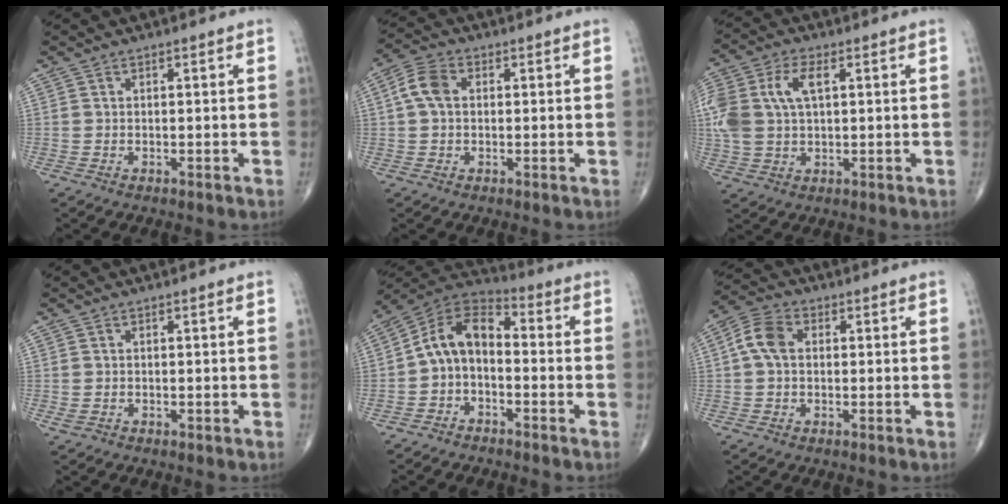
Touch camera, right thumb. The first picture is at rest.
{"total": 5.4, "force": [0.7, 3.7, 3.9], "torque": [-0.081, 0.017, 0.008]}
{"total": 12.7, "force": [2.7, 7.4, 9.9], "torque": [-0.242, 0.013, 0.053]}
{"total": 1.0, "force": [-0.2, 0.7, 0.7], "torque": [-0.020, 0.005, 0.001]}
{"total": 9.7, "force": [-1.4, 6.1, 7.4], "torque": [-0.122, 0.049, -0.043]}
{"total": 6.2, "force": [0.7, 4.3, 4.4], "torque": [-0.088, 0.020, 0.006]}